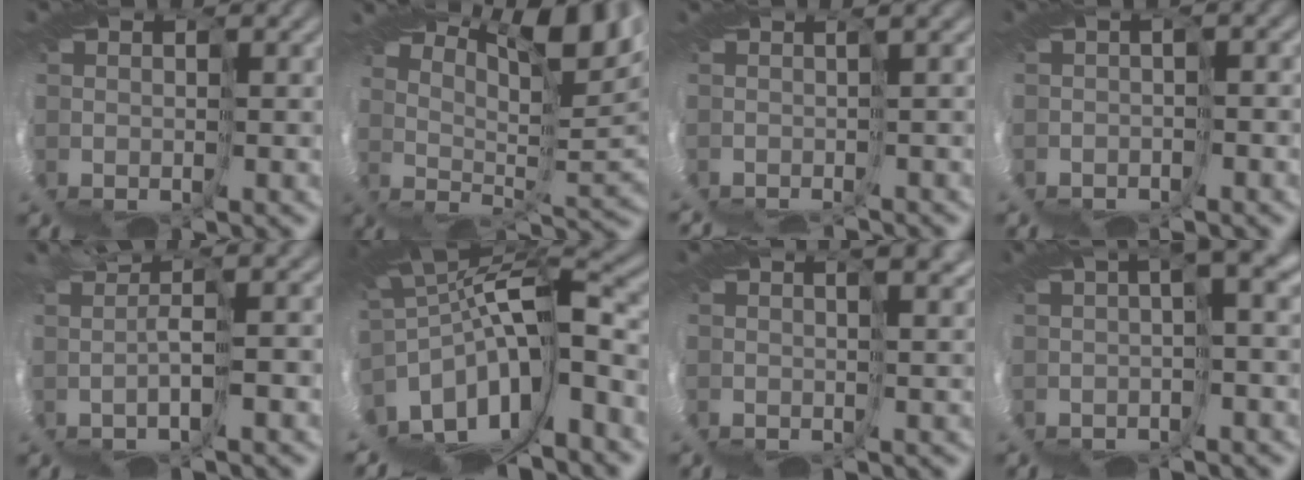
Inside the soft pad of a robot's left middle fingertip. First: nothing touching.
{"total": 8.6, "force": [7.9, -3.1, 1.4], "torque": [-0.019, 0.011, 0.132]}
{"total": 5.9, "force": [-4.6, -2.9, -2.3], "torque": [0.026, -0.013, -0.039]}
{"total": 2.8, "force": [-1.8, -1.8, -1.2], "torque": [0.017, -0.010, -0.010]}
{"total": 5.1, "force": [1.1, -4.7, -1.7], "torque": [0.023, 0.007, 0.017]}
{"total": 7.0, "force": [-3.5, 0.1, 6.0], "torque": [-0.155, 0.000, -0.053]}
{"total": 2.0, "force": [1.1, -1.6, 0.5], "torque": [-0.010, -0.002, 0.027]}
{"total": 3.4, "force": [0.6, -3.3, 0.9], "torque": [-0.027, 0.001, 0.004]}